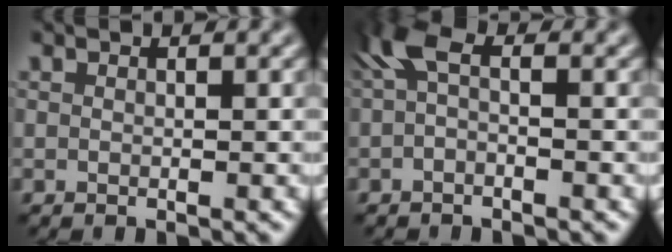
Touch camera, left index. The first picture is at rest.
{"total": 2.7, "force": [0.1, 1.1, 2.5], "torque": [-0.052, 0.010, -0.009]}